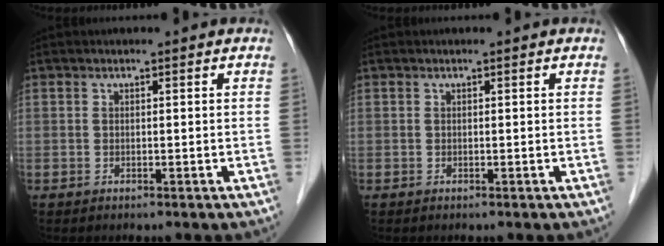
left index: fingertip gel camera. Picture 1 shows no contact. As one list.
[{"total": 0.0}]